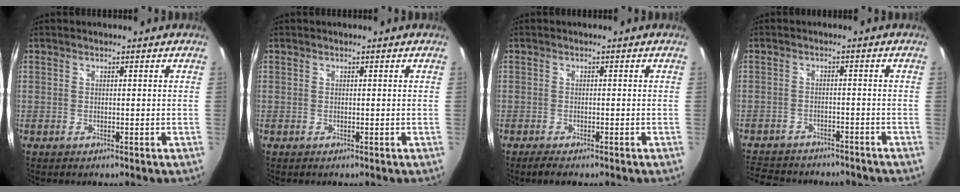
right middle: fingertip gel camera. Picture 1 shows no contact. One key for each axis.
{"total": 0.0}
{"total": 2.1, "fx": -1.7, "fy": 0.4, "fz": 1.2, "tx": -0.030, "ty": -0.008, "tz": -0.030}
{"total": 13.7, "fx": -11.4, "fy": 5.7, "fz": 4.9, "tx": -0.126, "ty": -0.006, "tz": -0.165}